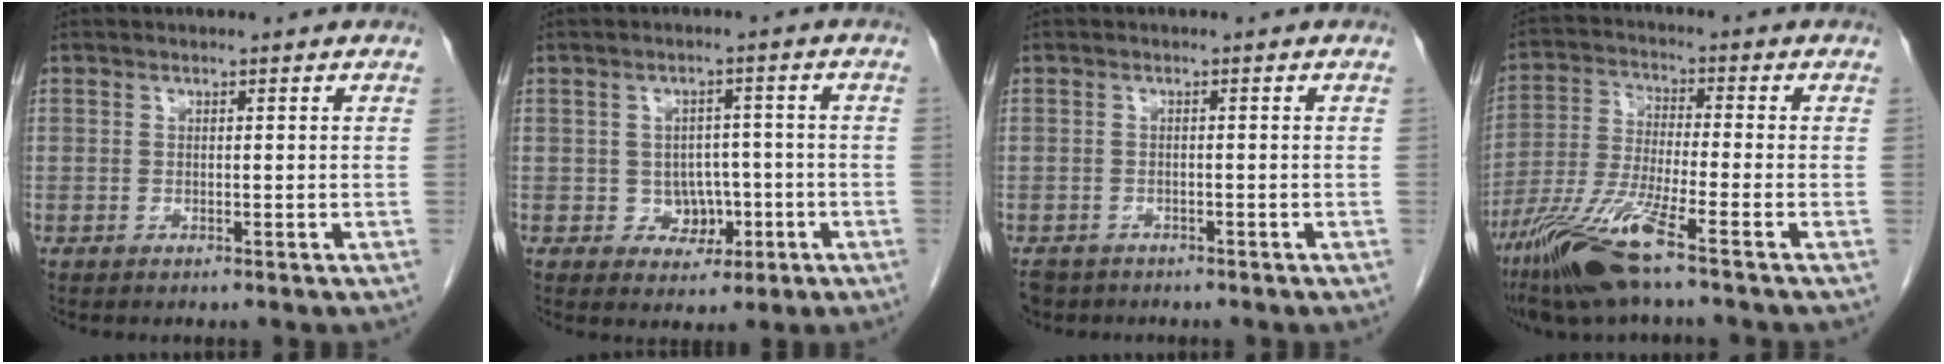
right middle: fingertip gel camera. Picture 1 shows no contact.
{"total": 4.4, "force": [-1.2, 3.8, 1.9], "torque": [-0.016, 0.009, -0.007]}
{"total": 4.1, "force": [-3.4, 2.3, 0.6], "torque": [-0.012, -0.002, -0.054]}
{"total": 11.0, "force": [-7.1, 0.0, 8.4], "torque": [-0.182, -0.030, -0.140]}